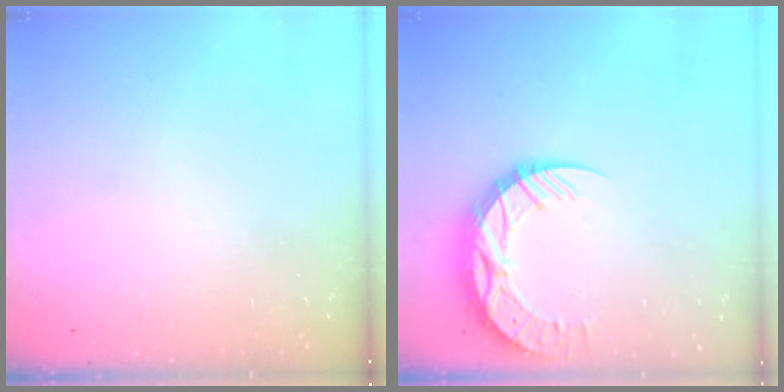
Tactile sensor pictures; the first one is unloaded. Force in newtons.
{"total": 13.3, "press": 13.2, "slide": 1.0}